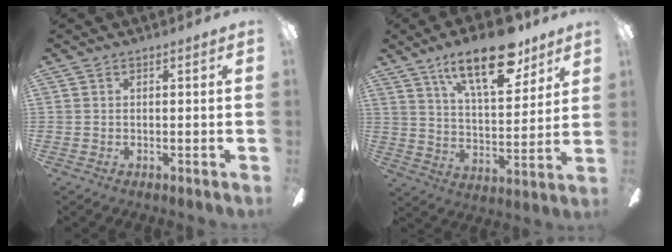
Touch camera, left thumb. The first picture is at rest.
{"total": 19.3, "force": [12.7, 7.4, 12.5], "torque": [-0.201, -0.060, 0.207]}